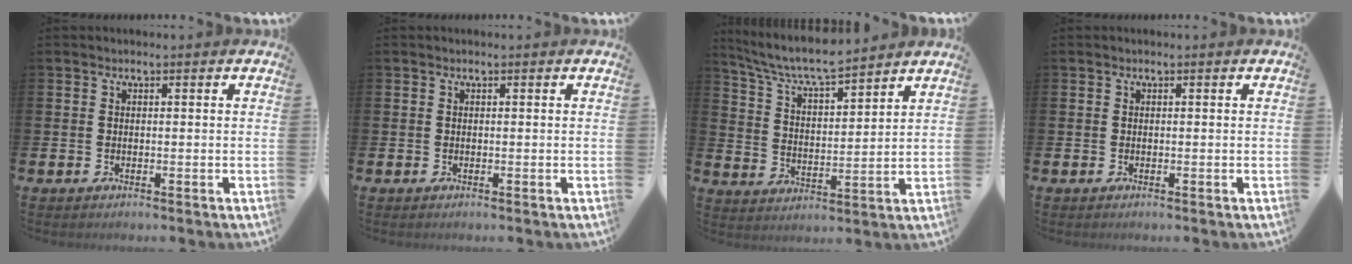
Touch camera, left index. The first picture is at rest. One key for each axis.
{"total": 0.0}
{"total": 7.1, "fx": 6.6, "fy": 0.6, "fz": 2.6, "tx": -0.082, "ty": -0.039, "tz": 0.115}
{"total": 0.0}